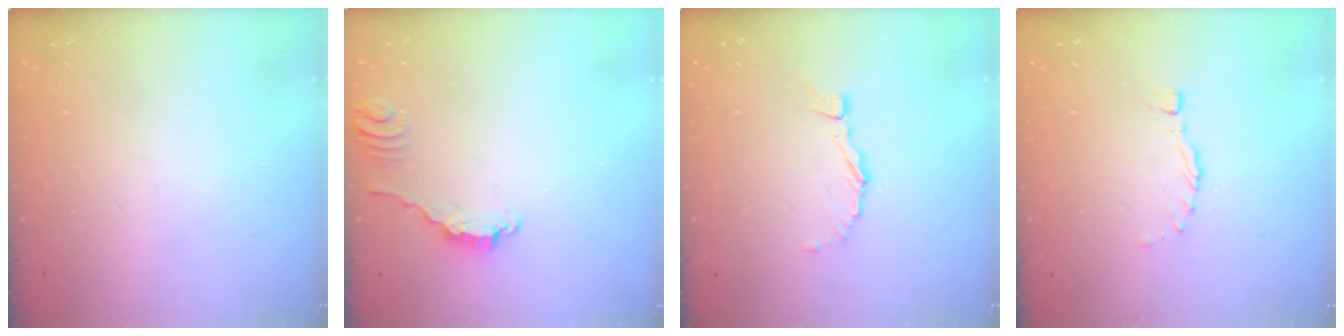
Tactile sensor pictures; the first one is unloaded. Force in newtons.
{"total": 2.8, "press": 2.8, "slide": 0.2}
{"total": 3.9, "press": 3.9, "slide": 0.1}
{"total": 0.0}